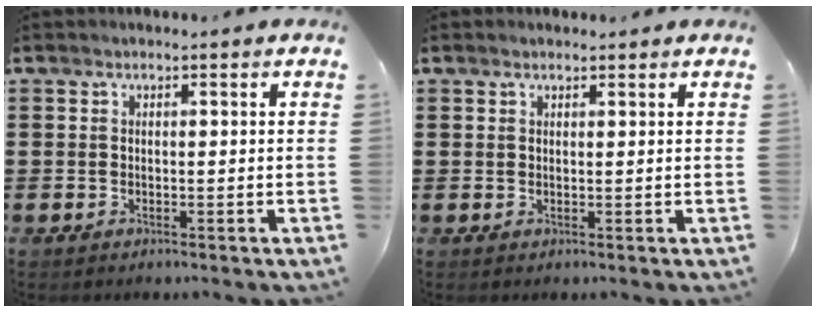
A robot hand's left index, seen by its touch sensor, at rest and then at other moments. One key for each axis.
{"total": 0.8, "fx": 0.8, "fy": 0.1, "fz": 0.3, "tx": -0.005, "ty": 0.000, "tz": 0.015}